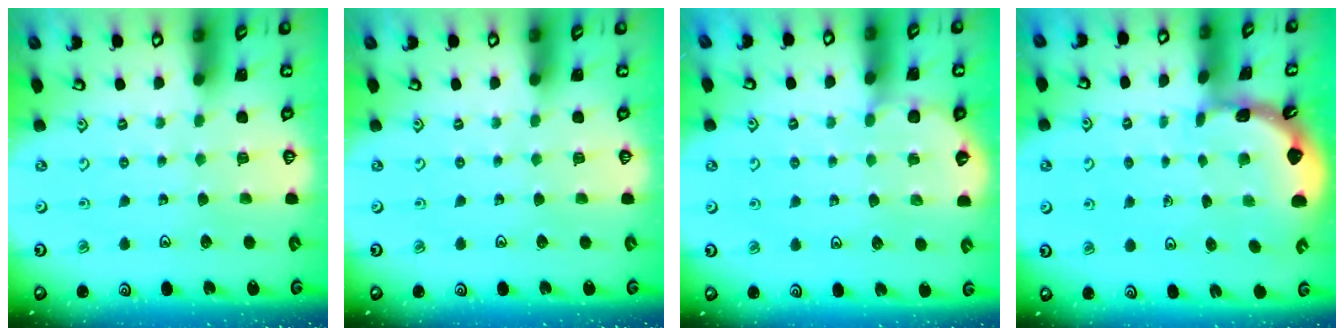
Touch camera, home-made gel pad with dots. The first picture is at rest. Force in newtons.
{"total": 0.0}
{"total": 4.9, "press": 4.9, "slide": 0.5}
{"total": 1.7, "press": 1.7, "slide": 0.1}